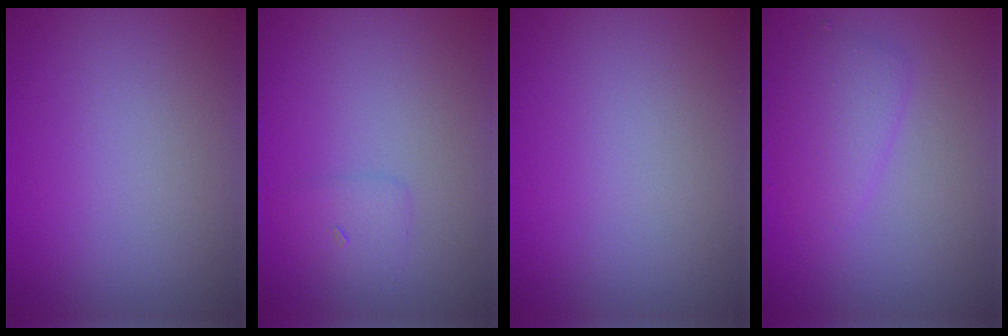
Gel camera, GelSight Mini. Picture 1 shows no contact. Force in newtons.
{"total": 1.4, "press": 1.4, "slide": 0.1}
{"total": 0.0}
{"total": 2.6, "press": 2.6, "slide": 0.0}